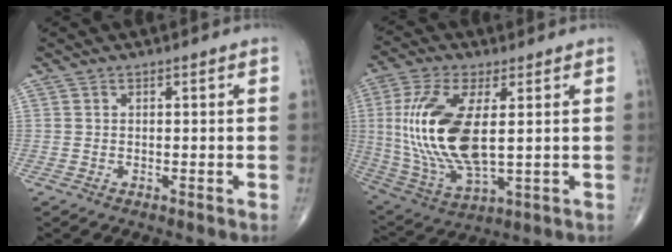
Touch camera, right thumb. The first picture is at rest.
{"total": 19.1, "force": [2.0, 8.2, 17.1], "torque": [-0.372, -0.017, 0.047]}